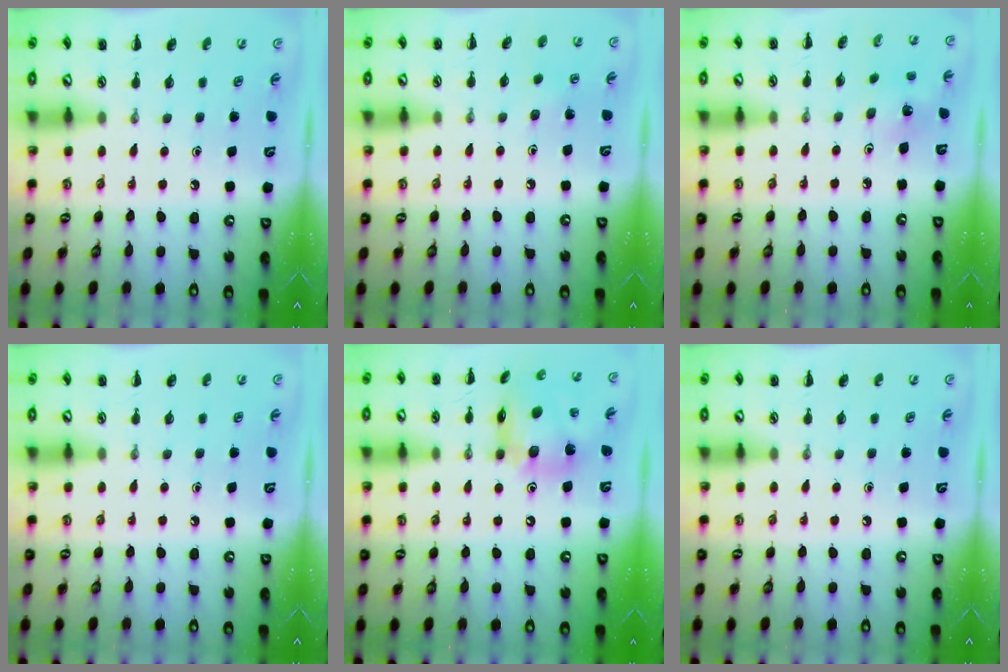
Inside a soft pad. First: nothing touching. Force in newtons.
{"total": 4.7, "press": 4.6, "slide": 1.3}
{"total": 2.3, "press": 2.2, "slide": 0.7}
{"total": 0.0}
{"total": 16.4, "press": 16.2, "slide": 2.3}
{"total": 0.0}